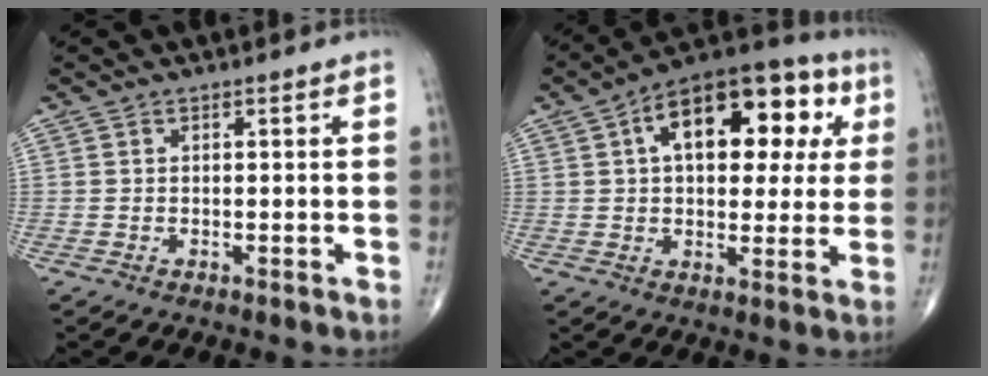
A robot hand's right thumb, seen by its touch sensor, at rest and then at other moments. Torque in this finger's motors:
{"motor_torque": [0.79, 3.97, 1.51, 0.22, 0.11]}